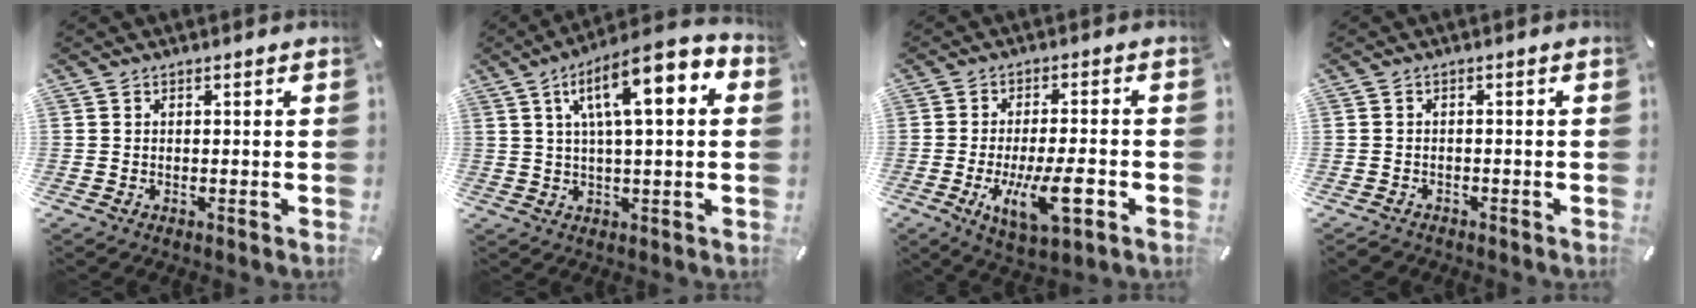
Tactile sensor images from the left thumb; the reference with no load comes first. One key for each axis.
{"total": 13.5, "fx": 5.1, "fy": 3.7, "fz": 11.9, "tx": -0.193, "ty": -0.015, "tz": 0.082}
{"total": 13.0, "fx": -4.0, "fy": 4.2, "fz": 11.6, "tx": -0.214, "ty": -0.009, "tz": -0.064}
{"total": 1.6, "fx": -1.4, "fy": 0.7, "fz": 0.3, "tx": -0.015, "ty": 0.004, "tz": -0.032}